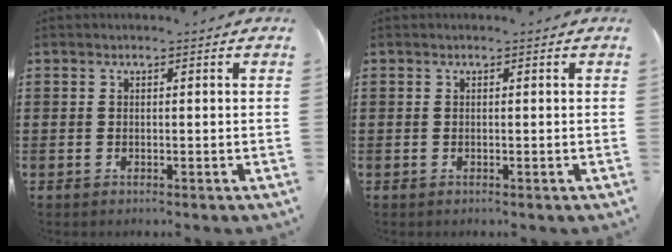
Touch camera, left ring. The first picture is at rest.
{"total": 0.0}